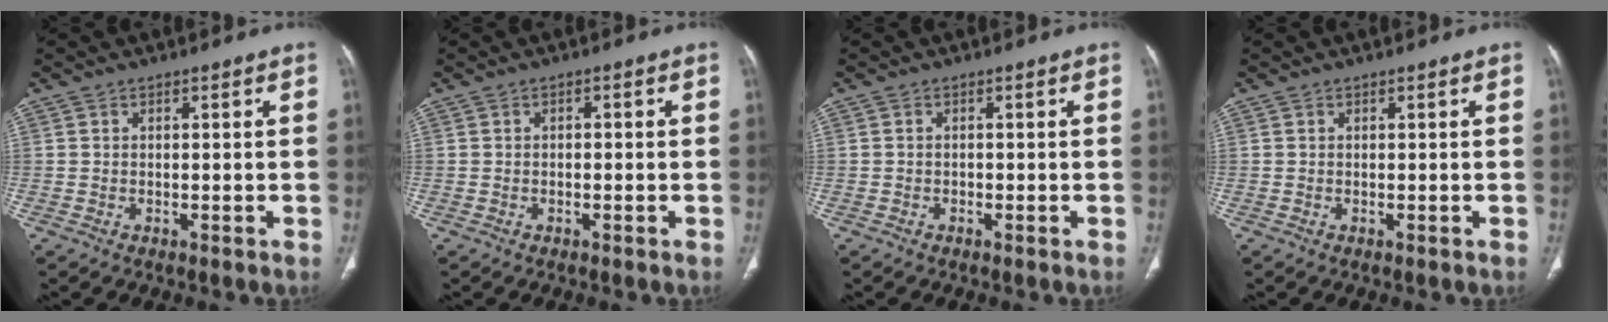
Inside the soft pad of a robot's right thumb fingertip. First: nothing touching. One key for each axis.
{"total": 1.0, "fx": -0.2, "fy": 0.7, "fz": 0.8, "tx": -0.007, "ty": 0.005, "tz": -0.006}
{"total": 0.5, "fx": -0.3, "fy": 0.4, "fz": 0.1, "tx": 0.000, "ty": 0.001, "tz": -0.008}
{"total": 0.0}